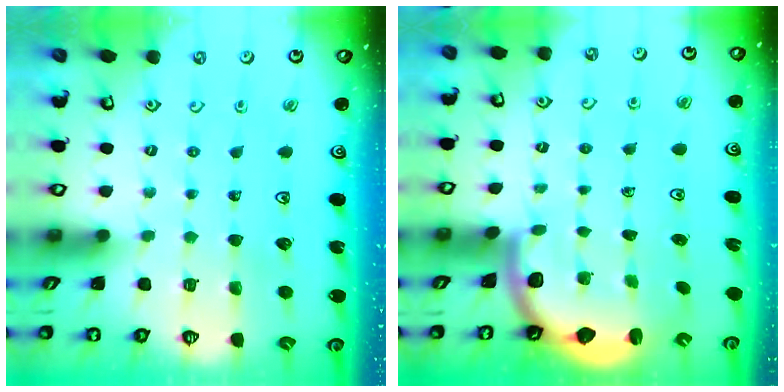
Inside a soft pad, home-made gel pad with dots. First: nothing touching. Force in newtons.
{"total": 2.5, "press": 2.2, "slide": 1.2}